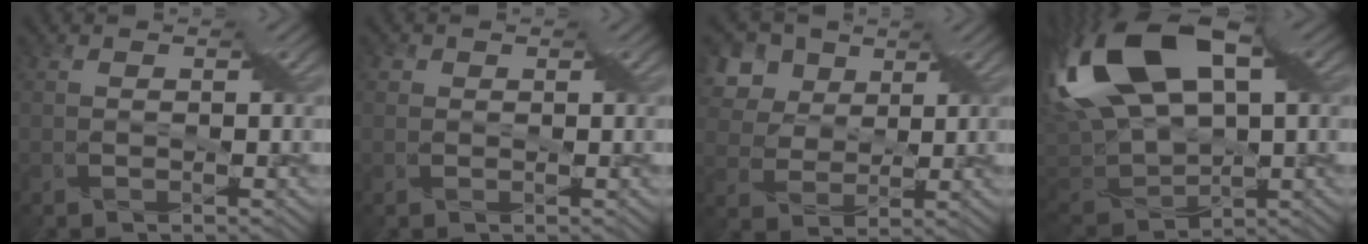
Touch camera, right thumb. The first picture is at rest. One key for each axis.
{"total": 1.2, "fx": 0.3, "fy": 1.1, "fz": 0.1, "tx": 0.006, "ty": -0.001, "tz": 0.005}
{"total": 8.4, "fx": 4.7, "fy": 6.3, "fz": 3.0, "tx": -0.119, "ty": 0.019, "tz": 0.091}
{"total": 18.8, "fx": 5.7, "fy": 11.0, "fz": 14.1, "tx": -0.343, "ty": 0.009, "tz": 0.112}